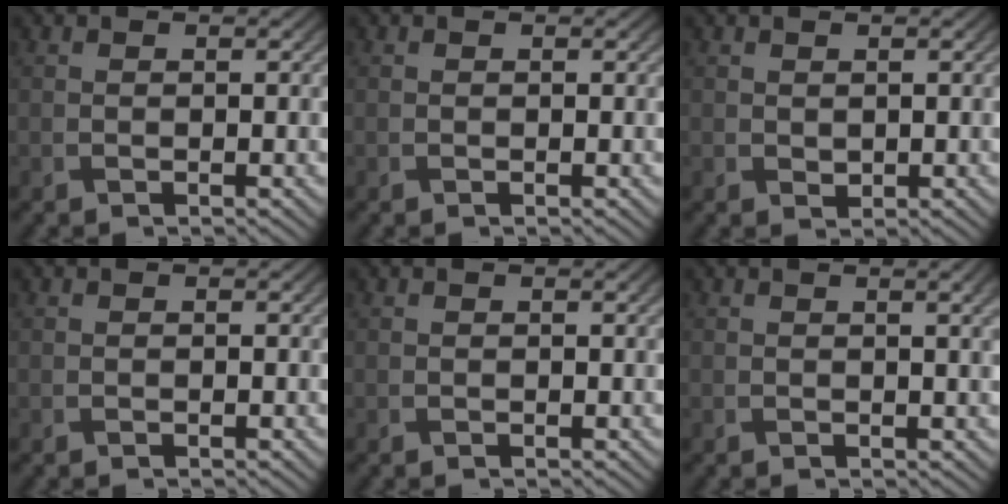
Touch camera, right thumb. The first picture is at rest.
{"total": 0.0}
{"total": 0.8, "force": [0.4, 0.5, 0.4], "torque": [-0.010, -0.004, 0.012]}
{"total": 0.0}
{"total": 0.0}
{"total": 2.6, "force": [0.9, 0.5, 2.4], "torque": [-0.029, 0.004, 0.014]}